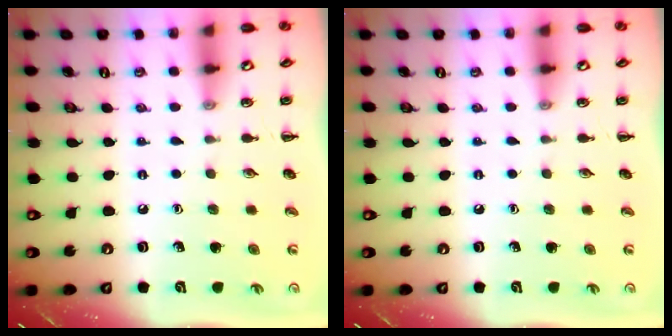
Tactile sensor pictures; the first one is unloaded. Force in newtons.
{"total": 0.0}